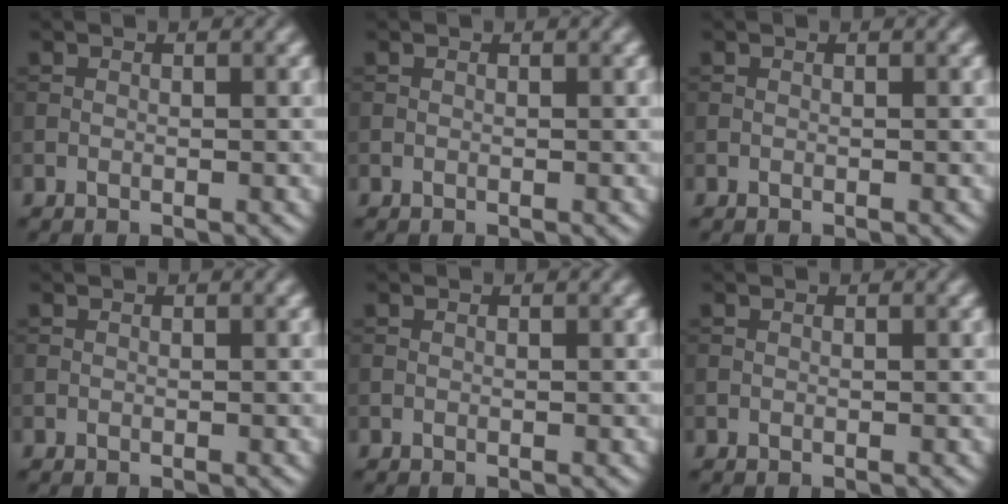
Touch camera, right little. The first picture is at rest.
{"total": 0.0}
{"total": 0.0}
{"total": 0.0}
{"total": 0.0}
{"total": 0.0}